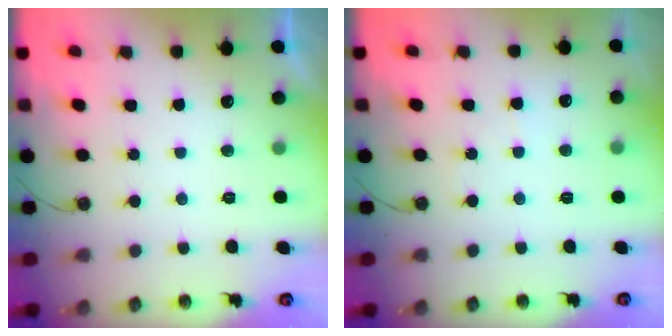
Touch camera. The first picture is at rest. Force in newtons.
{"total": 5.9, "press": 5.9, "slide": 0.9}